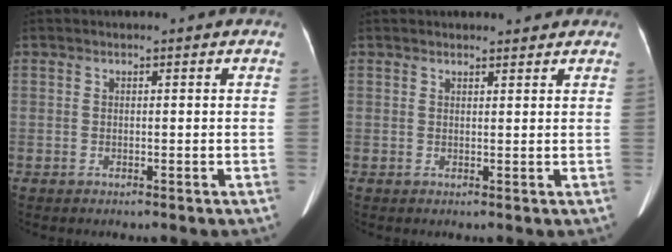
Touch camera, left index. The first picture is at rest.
{"total": 3.0, "force": [2.8, 0.8, 0.8], "torque": [-0.009, 0.010, 0.033]}